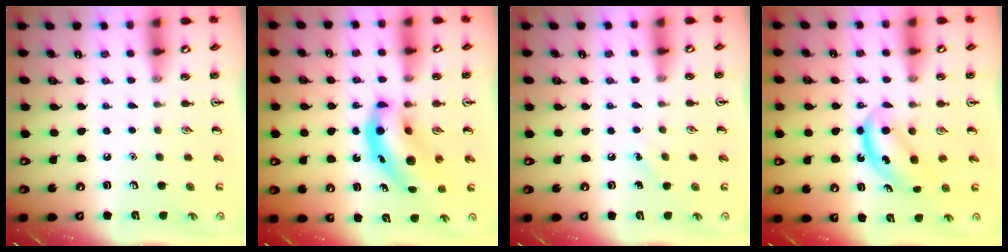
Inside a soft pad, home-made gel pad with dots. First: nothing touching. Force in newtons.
{"total": 9.7, "press": 9.3, "slide": 2.7}
{"total": 4.1, "press": 3.9, "slide": 1.1}
{"total": 5.5, "press": 5.4, "slide": 1.1}